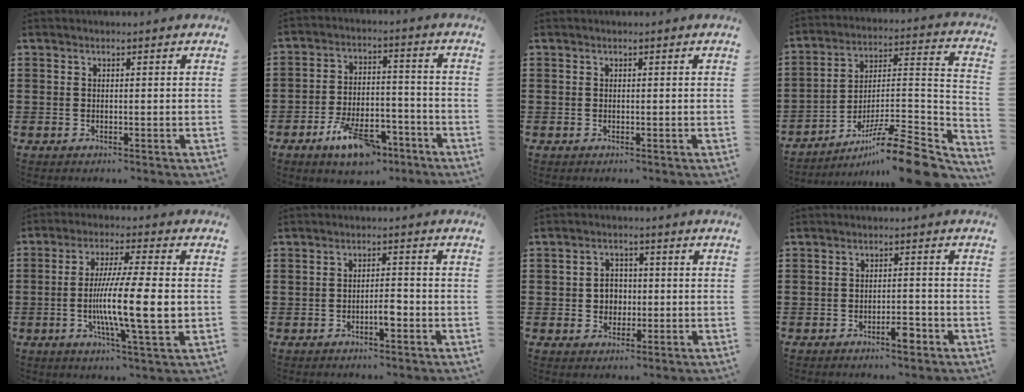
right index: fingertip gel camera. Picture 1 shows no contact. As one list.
[{"total": 8.9, "force": [-5.9, 3.6, 5.5], "torque": [-0.100, 0.015, -0.105]}, {"total": 0.0}, {"total": 12.0, "force": [-9.2, 1.1, 7.7], "torque": [-0.115, 0.017, -0.173]}, {"total": 12.6, "force": [-1.5, 1.5, 12.4], "torque": [-0.223, -0.014, -0.031]}, {"total": 2.9, "force": [-1.2, 0.9, 2.5], "torque": [-0.044, 0.007, -0.022]}, {"total": 3.4, "force": [-0.3, 3.1, 1.4], "torque": [-0.030, 0.004, -0.011]}, {"total": 2.9, "force": [-1.9, 0.8, 2.1], "torque": [-0.034, 0.003, -0.036]}]